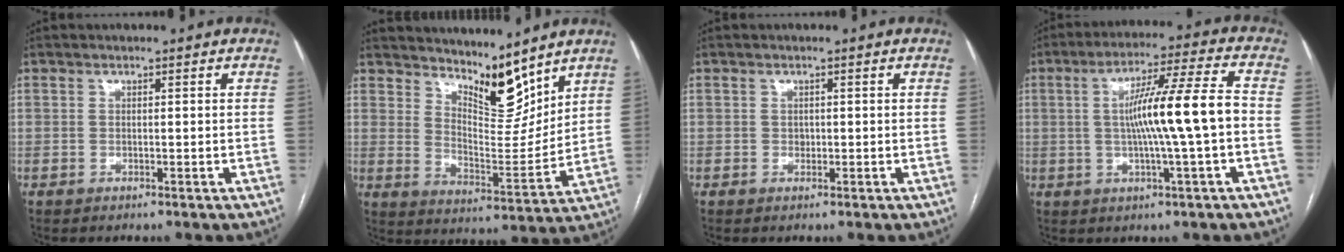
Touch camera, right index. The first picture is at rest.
{"total": 10.0, "force": [8.6, 2.4, 4.5], "torque": [-0.077, -0.015, 0.157]}
{"total": 0.8, "force": [0.0, 0.7, 0.4], "torque": [-0.003, 0.002, 0.000]}
{"total": 11.7, "force": [-0.7, -0.6, 11.6], "torque": [-0.196, 0.013, -0.012]}